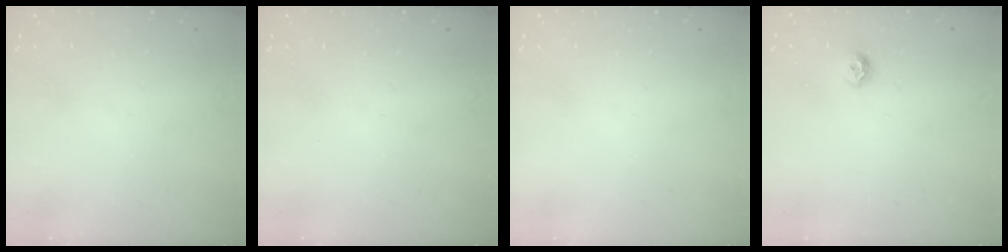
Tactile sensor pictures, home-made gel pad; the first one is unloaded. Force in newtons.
{"total": 0.0}
{"total": 0.0}
{"total": 6.8, "press": 6.7, "slide": 1.0}